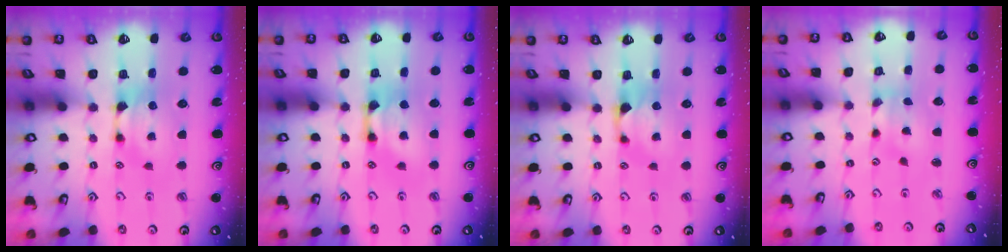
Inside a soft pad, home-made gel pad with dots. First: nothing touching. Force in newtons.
{"total": 3.4, "press": 3.4, "slide": 0.3}
{"total": 1.1, "press": 0.9, "slide": 0.7}
{"total": 1.5, "press": 1.0, "slide": 1.1}